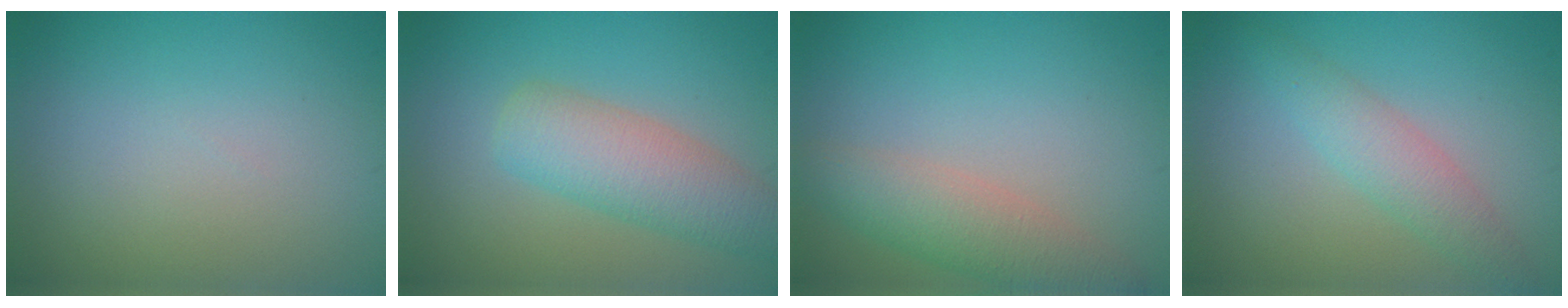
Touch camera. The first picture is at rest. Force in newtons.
{"total": 5.3, "press": 5.3, "slide": 0.4}
{"total": 3.9, "press": 3.9, "slide": 0.1}
{"total": 2.9, "press": 2.9, "slide": 0.1}